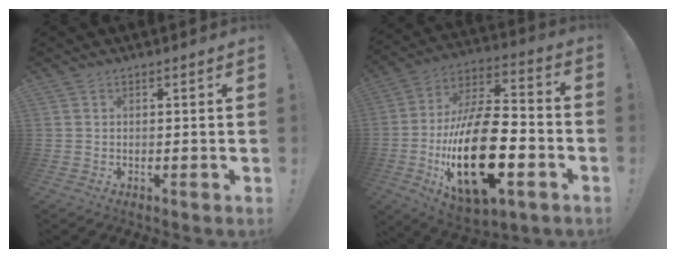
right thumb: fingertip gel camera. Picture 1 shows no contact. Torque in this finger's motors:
{"motor_torque": [2.53, 2.48, 2.28, -0.49, 0.94]}